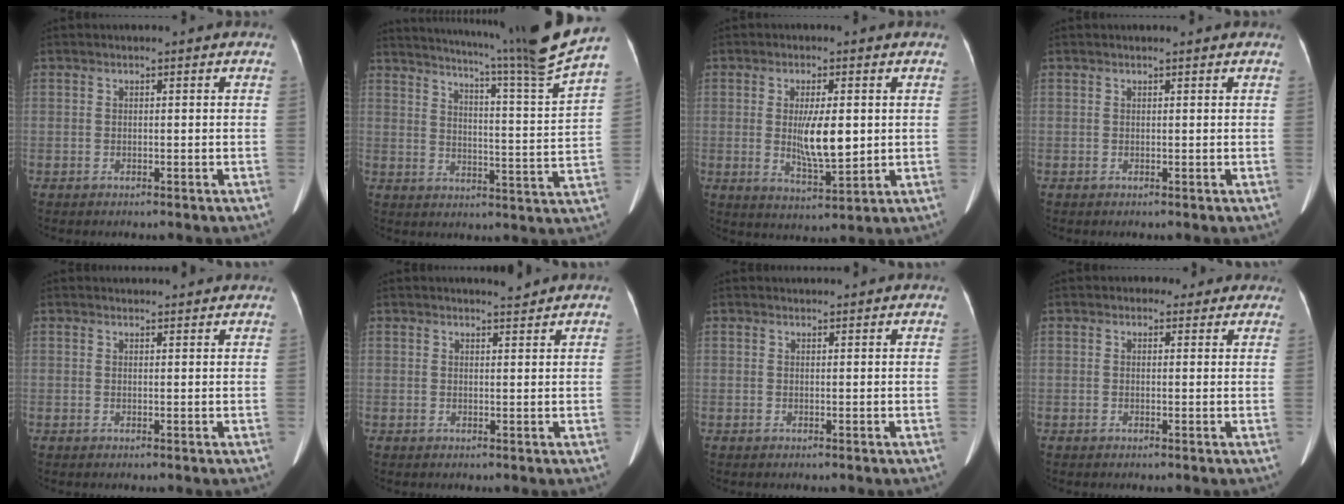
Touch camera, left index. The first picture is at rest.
{"total": 19.4, "force": [16.5, -3.3, 9.7], "torque": [-0.161, -0.067, 0.213]}
{"total": 7.2, "force": [0.4, 1.6, 7.0], "torque": [-0.126, -0.018, 0.013]}
{"total": 0.9, "force": [0.8, 0.0, 0.3], "torque": [-0.009, 0.004, 0.011]}
{"total": 5.0, "force": [4.9, 0.7, 0.9], "torque": [-0.011, 0.023, 0.053]}
{"total": 1.7, "force": [1.6, -0.3, 0.1], "torque": [-0.005, -0.012, 0.027]}
{"total": 2.1, "force": [2.1, 0.1, 0.1], "torque": [-0.009, 0.018, 0.031]}
{"total": 3.6, "force": [2.9, 2.1, 0.3], "torque": [0.008, 0.000, 0.022]}